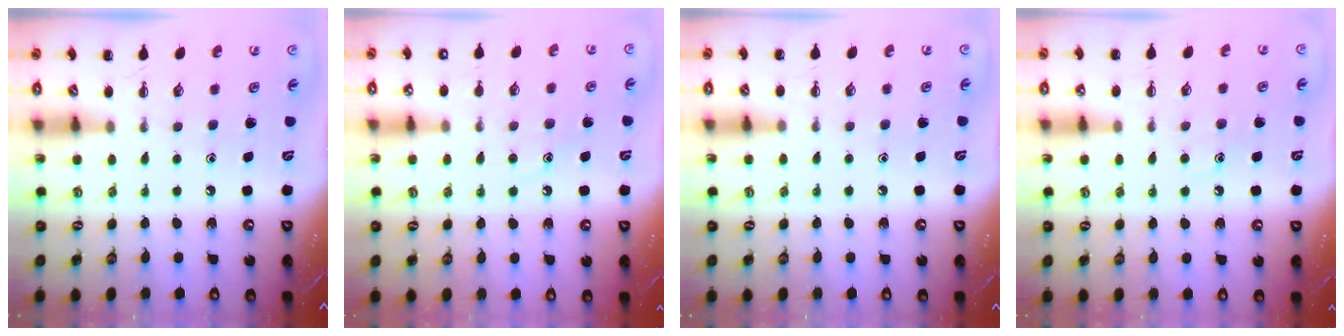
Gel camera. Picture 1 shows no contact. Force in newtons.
{"total": 8.9, "press": 8.8, "slide": 1.3}
{"total": 6.0, "press": 5.7, "slide": 2.0}
{"total": 7.4, "press": 7.3, "slide": 1.6}